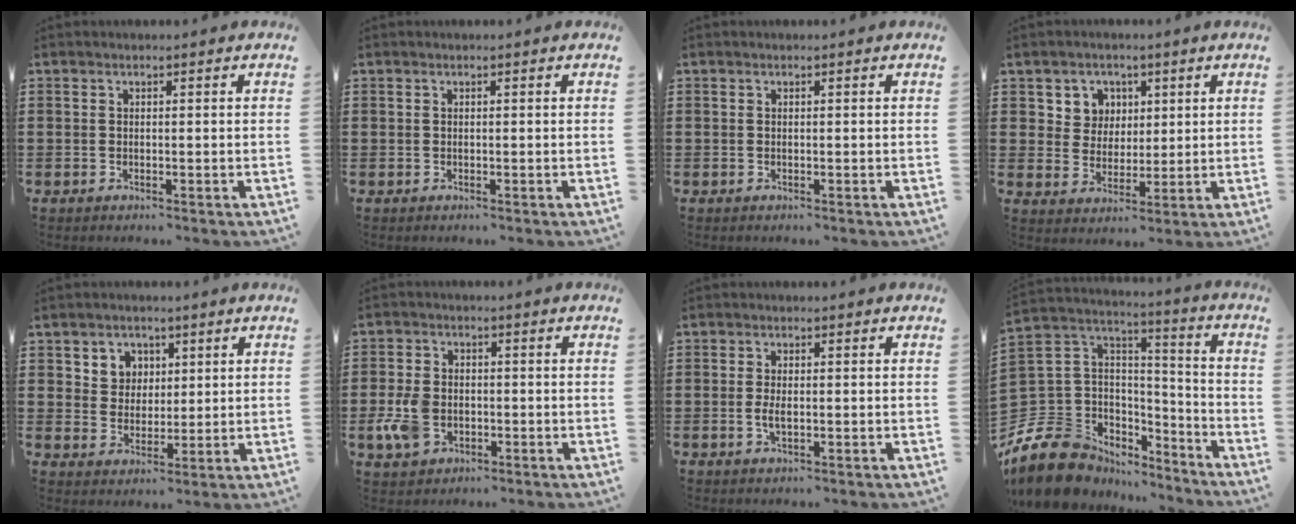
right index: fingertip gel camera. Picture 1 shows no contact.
{"total": 0.0}
{"total": 0.0}
{"total": 5.1, "force": [2.1, 4.6, 0.7], "torque": [-0.033, 0.011, 0.036]}
{"total": 4.4, "force": [2.0, 3.8, 0.6], "torque": [-0.025, 0.008, 0.035]}
{"total": 6.0, "force": [-1.7, 4.2, 4.0], "torque": [-0.113, -0.005, -0.038]}
{"total": 2.2, "force": [-0.3, 0.9, 2.0], "torque": [-0.046, -0.003, -0.007]}
{"total": 12.0, "force": [-7.6, 8.6, 3.3], "torque": [-0.117, 0.012, -0.145]}